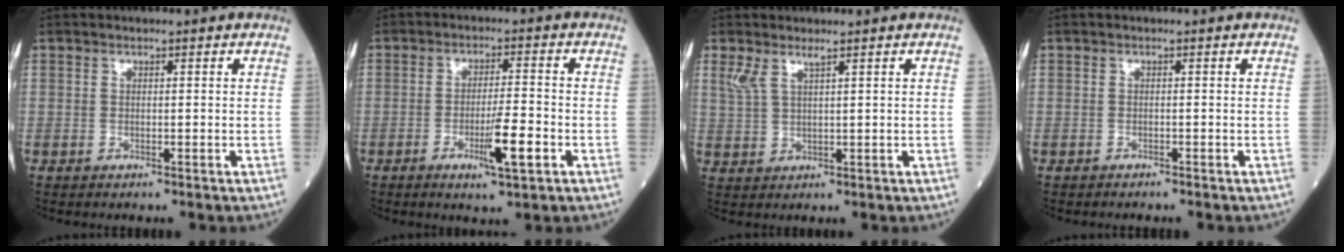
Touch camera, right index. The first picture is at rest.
{"total": 6.4, "force": [-2.6, 0.4, 5.9], "torque": [-0.099, -0.007, -0.042]}
{"total": 2.7, "force": [1.9, 0.3, 1.9], "torque": [-0.052, 0.008, 0.047]}
{"total": 0.9, "force": [-0.9, 0.1, 0.2], "torque": [-0.005, -0.001, -0.013]}